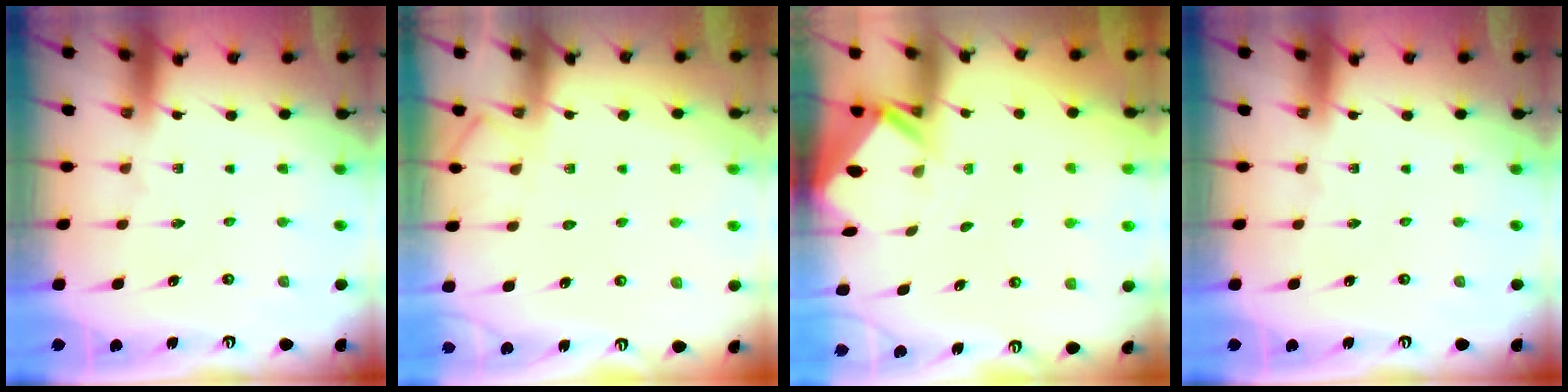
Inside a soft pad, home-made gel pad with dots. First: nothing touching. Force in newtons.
{"total": 6.9, "press": 6.8, "slide": 0.9}
{"total": 2.4, "press": 2.4, "slide": 0.2}
{"total": 0.0}